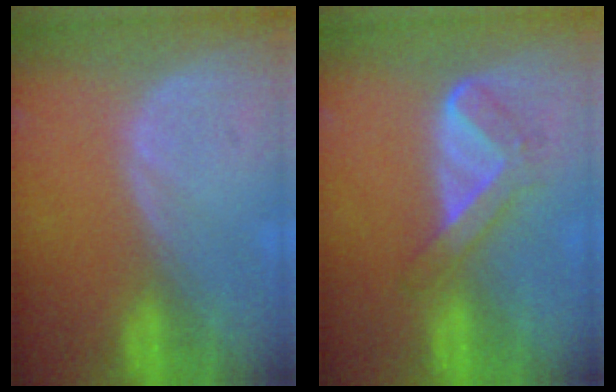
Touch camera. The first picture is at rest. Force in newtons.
{"total": 5.7, "press": 4.8, "slide": 3.1}